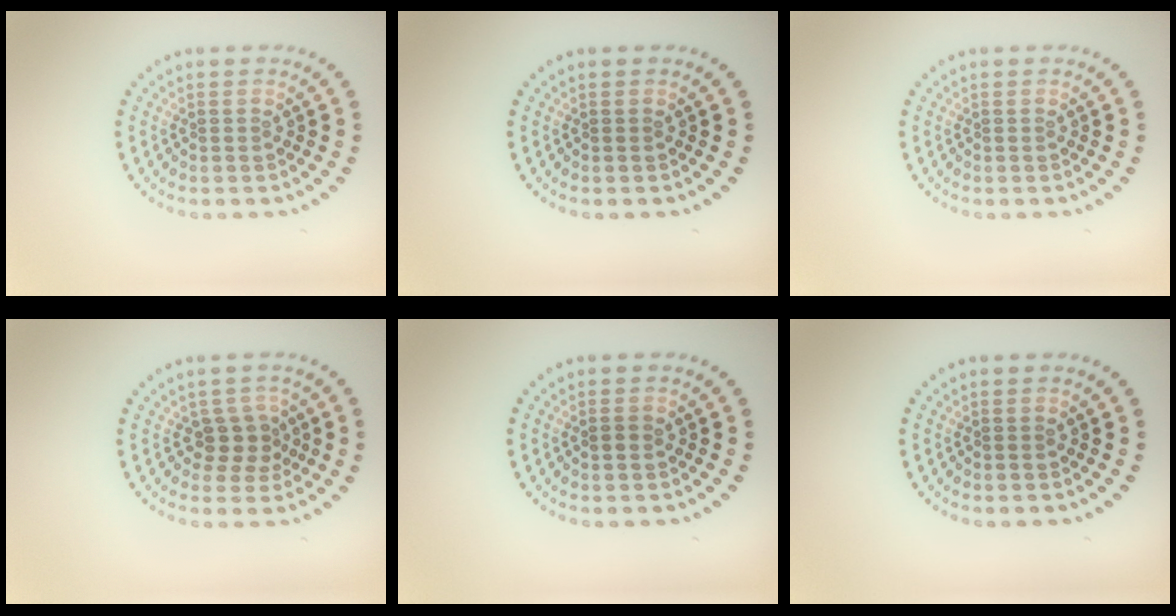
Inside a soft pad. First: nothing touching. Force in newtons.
{"total": 0.0}
{"total": 0.0}
{"total": 2.5, "press": 1.9, "slide": 1.5}
{"total": 0.7, "press": 0.6, "slide": 0.2}
{"total": 0.0}